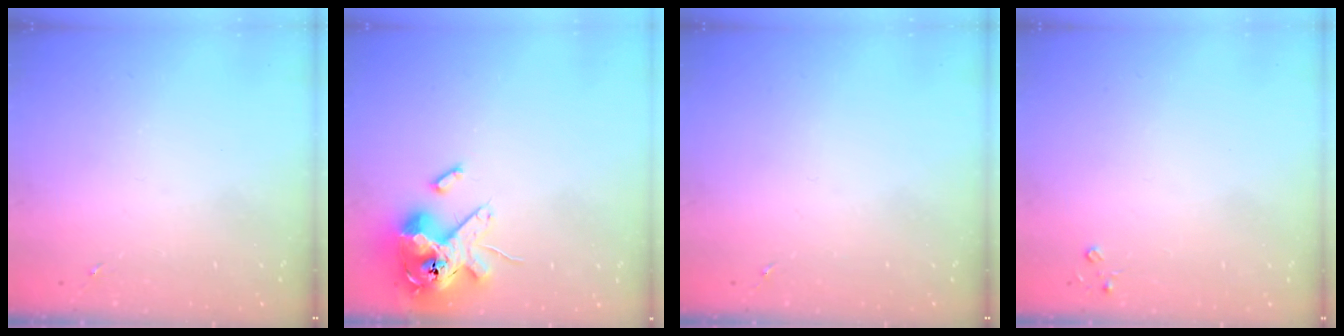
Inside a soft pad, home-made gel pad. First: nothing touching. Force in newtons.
{"total": 15.4, "press": 15.1, "slide": 3.2}
{"total": 0.0}
{"total": 2.3, "press": 2.3, "slide": 0.3}